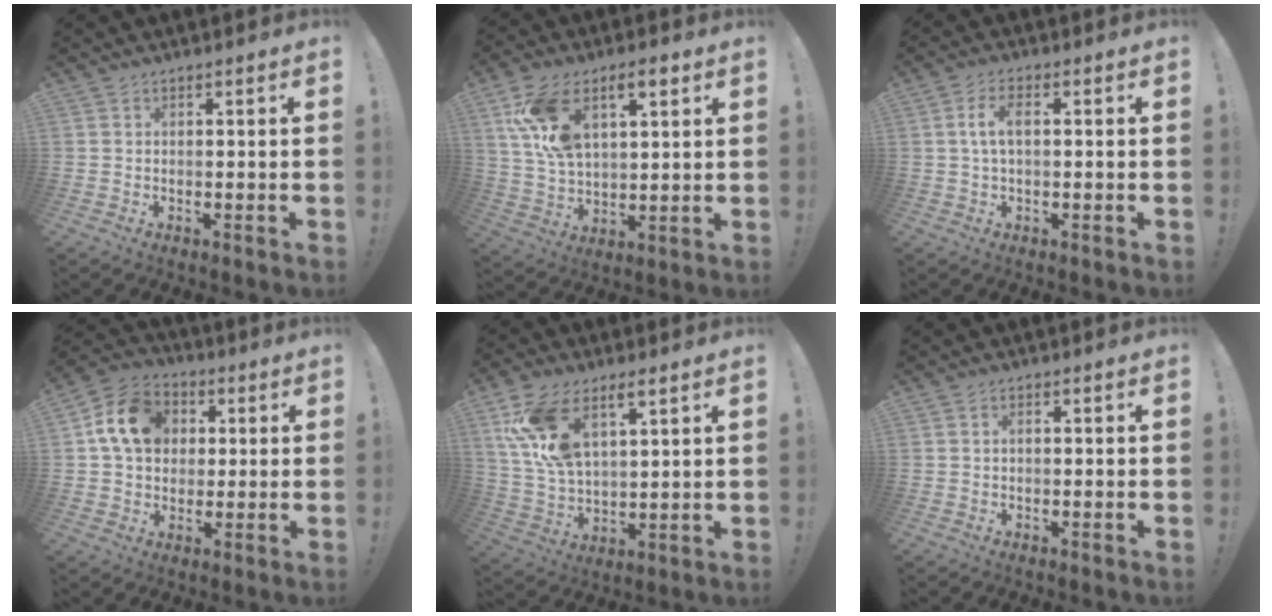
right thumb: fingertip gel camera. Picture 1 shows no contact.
{"total": 14.6, "force": [7.2, 7.7, 10.1], "torque": [-0.197, -0.021, 0.128]}
{"total": 5.6, "force": [0.7, 2.3, 5.1], "torque": [-0.100, 0.002, 0.008]}
{"total": 14.4, "force": [3.4, 11.5, 7.9], "torque": [-0.128, 0.012, 0.072]}
{"total": 13.8, "force": [7.7, 7.0, 9.1], "torque": [-0.184, -0.027, 0.144]}
{"total": 0.8, "force": [0.1, -0.1, 0.7], "torque": [-0.015, 0.001, 0.000]}